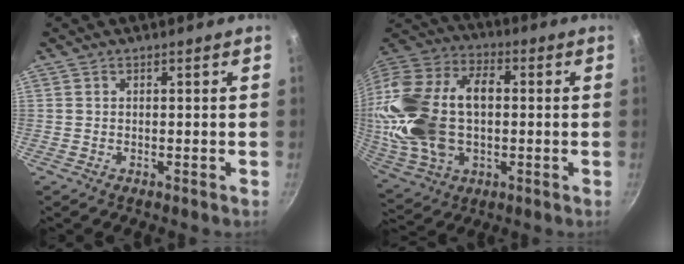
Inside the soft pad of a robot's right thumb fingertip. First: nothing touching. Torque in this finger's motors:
{"motor_torque": [1.93, 3.07, 1.11, -0.68, 0.64]}